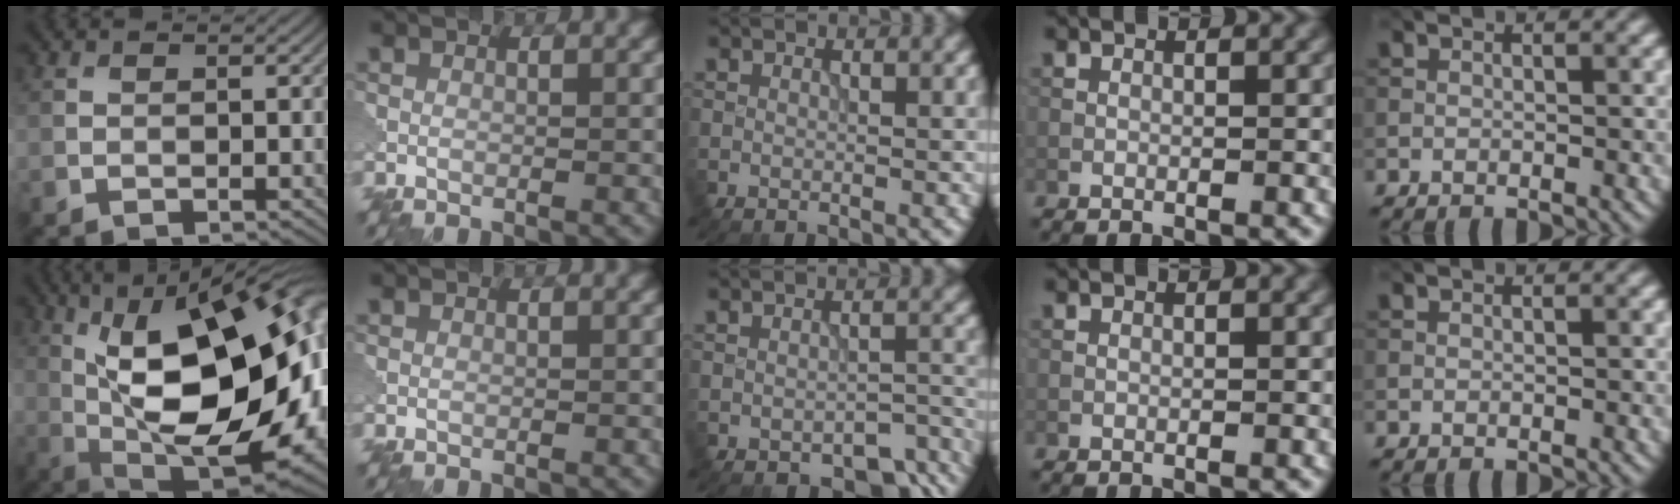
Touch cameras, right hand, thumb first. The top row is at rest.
{"thumb": {"total": 22.1, "force": [1.3, 10.3, 19.5], "torque": [-0.306, 0.014, 0.004]}, "middle": {"total": 4.1, "force": [-3.0, 1.8, 2.0], "torque": [-0.021, -0.015, -0.028]}}